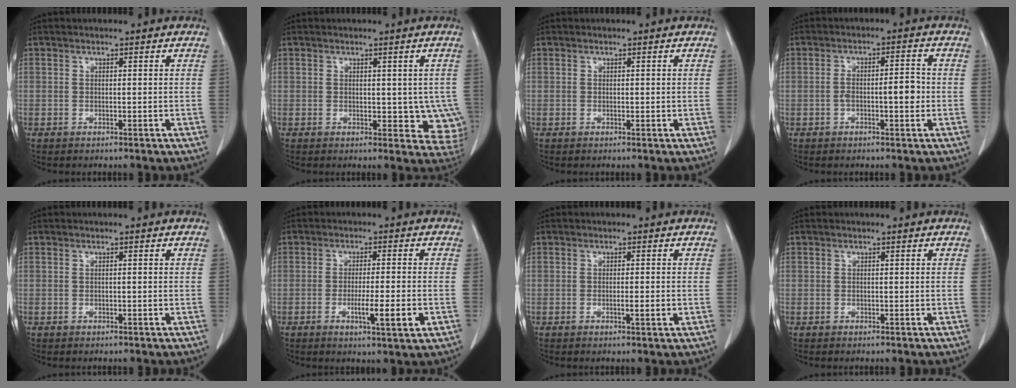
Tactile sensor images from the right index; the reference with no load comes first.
{"total": 6.2, "force": [0.1, 3.7, 5.0], "torque": [-0.025, -0.006, 0.005]}
{"total": 0.5, "force": [0.0, 0.2, 0.5], "torque": [-0.009, -0.001, 0.003]}
{"total": 4.6, "force": [-0.9, 1.2, 4.4], "torque": [-0.078, 0.014, -0.012]}
{"total": 0.0}
{"total": 6.1, "force": [-2.0, 0.2, 5.8], "torque": [-0.094, -0.011, -0.029]}
{"total": 1.9, "force": [-0.4, 0.1, 1.9], "torque": [-0.031, -0.003, -0.006]}
{"total": 0.0}